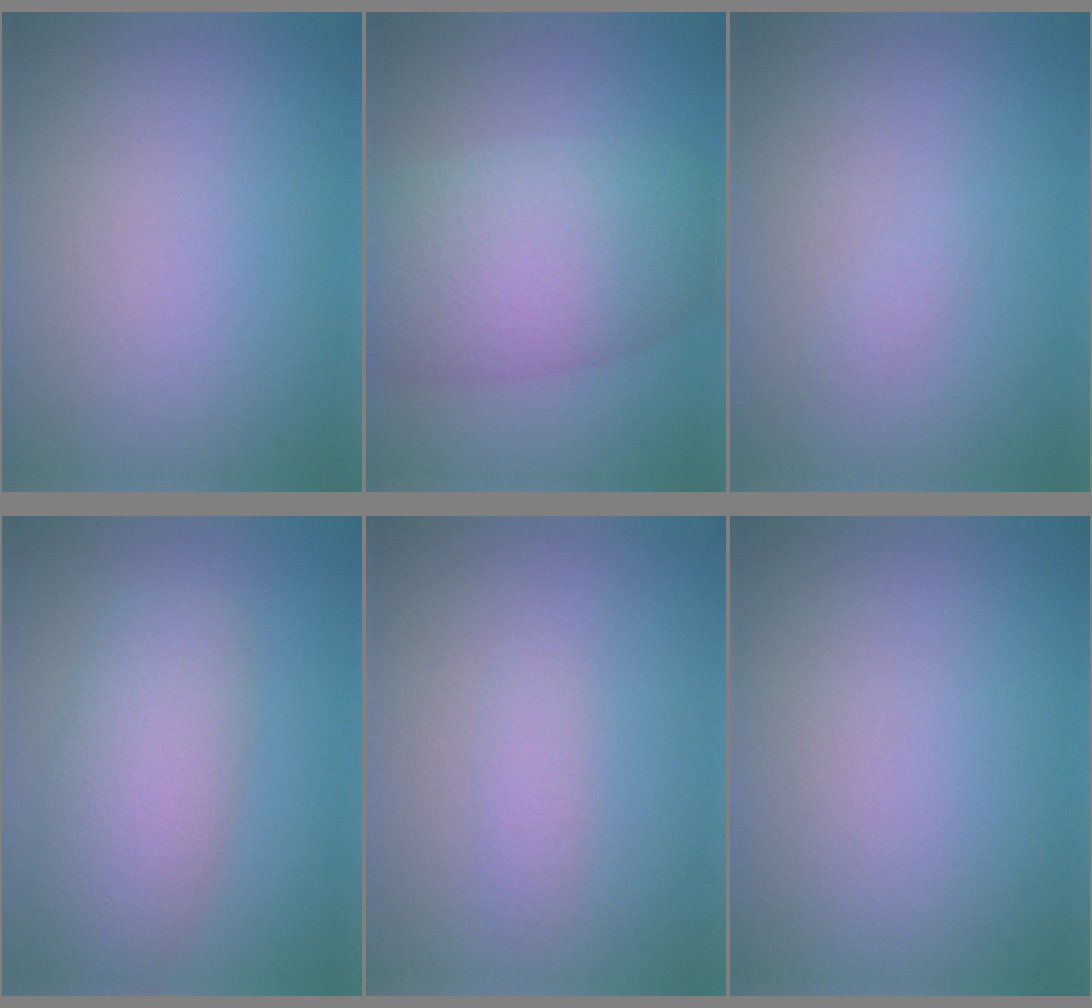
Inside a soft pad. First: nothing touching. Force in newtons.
{"total": 8.6, "press": 8.6, "slide": 0.3}
{"total": 0.6, "press": 0.6, "slide": 0.0}
{"total": 5.8, "press": 5.7, "slide": 0.2}
{"total": 1.1, "press": 1.1, "slide": 0.1}
{"total": 0.0}